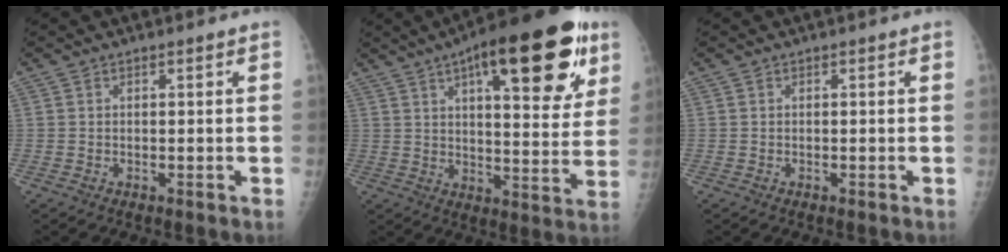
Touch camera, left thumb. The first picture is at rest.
{"total": 25.3, "force": [12.2, 8.9, 20.3], "torque": [-0.259, -0.018, 0.172]}
{"total": 0.0}